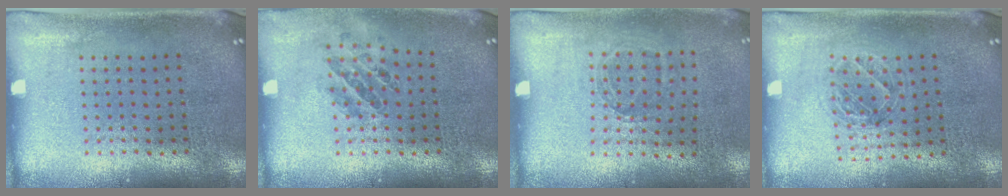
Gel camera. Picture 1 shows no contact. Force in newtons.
{"total": 0.9, "press": 0.9, "slide": 0.3}
{"total": 1.1, "press": 0.9, "slide": 0.6}
{"total": 1.1, "press": 1.1, "slide": 0.4}